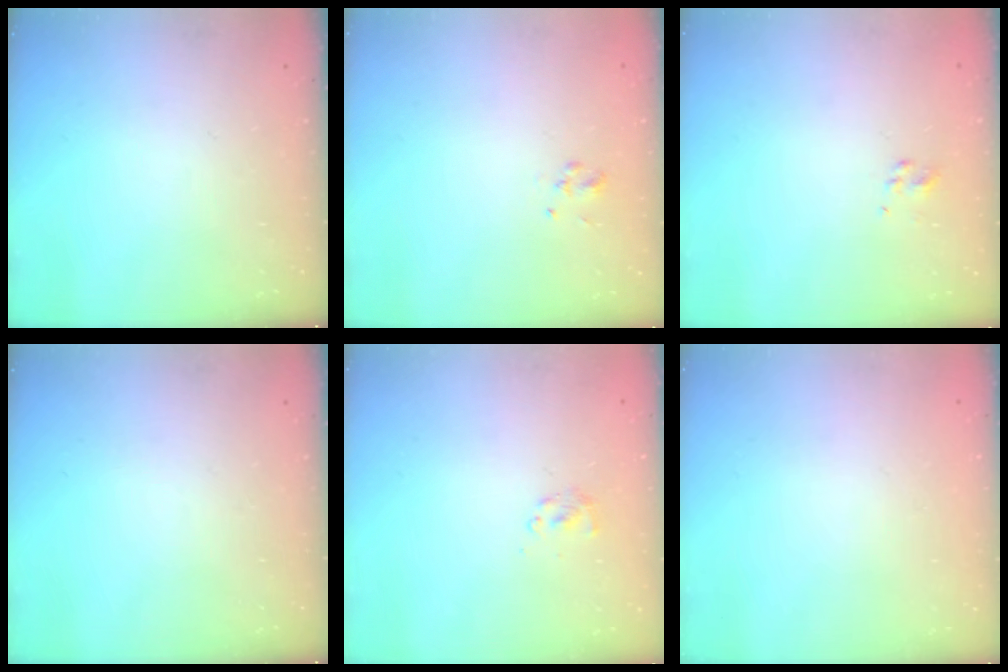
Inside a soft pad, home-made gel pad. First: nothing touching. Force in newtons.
{"total": 1.4, "press": 1.3, "slide": 0.4}
{"total": 2.3, "press": 2.1, "slide": 1.1}
{"total": 0.0}
{"total": 2.0, "press": 1.8, "slide": 0.9}
{"total": 1.7, "press": 1.7, "slide": 0.2}